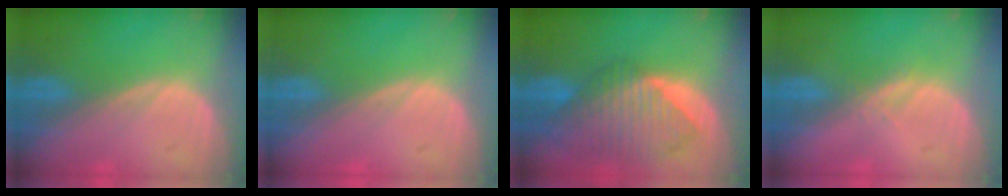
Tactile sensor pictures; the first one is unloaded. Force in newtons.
{"total": 0.0}
{"total": 10.1, "press": 8.8, "slide": 5.0}
{"total": 1.5, "press": 1.3, "slide": 0.8}